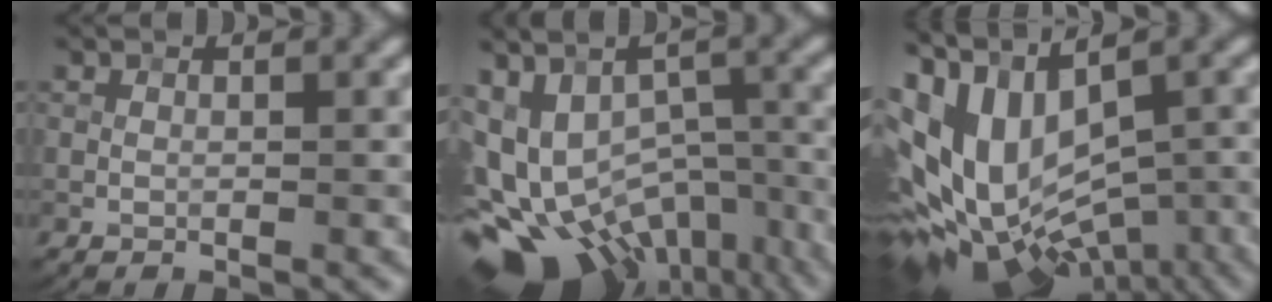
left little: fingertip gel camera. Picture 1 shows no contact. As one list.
[{"total": 16.2, "force": [-8.2, 10.5, 9.2], "torque": [-0.178, -0.018, -0.074]}, {"total": 15.2, "force": [-0.1, 8.8, 12.4], "torque": [-0.226, -0.012, 0.036]}]